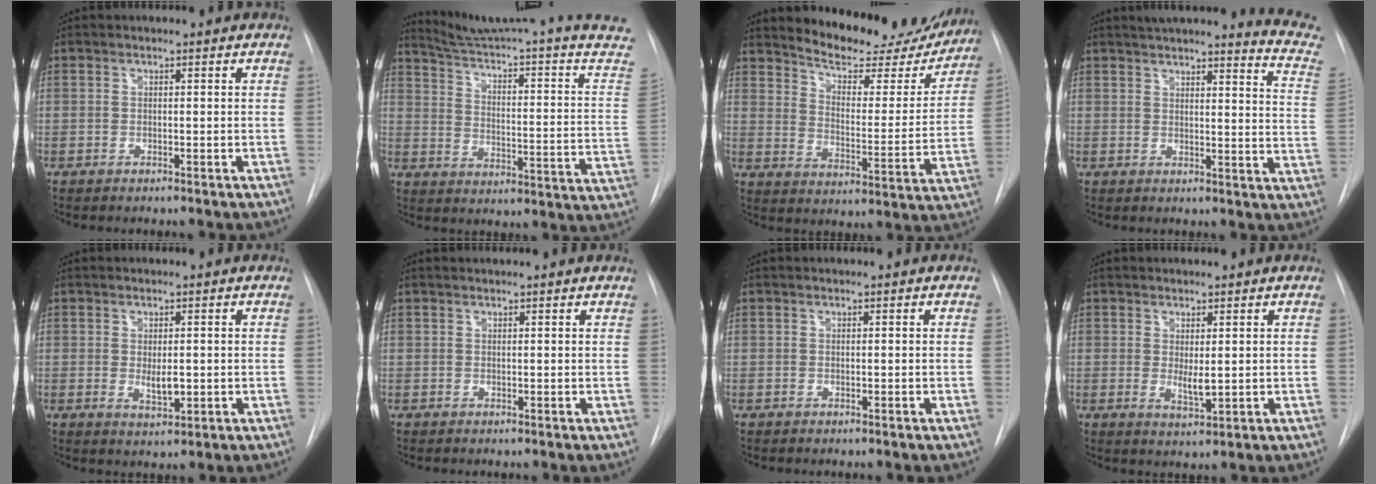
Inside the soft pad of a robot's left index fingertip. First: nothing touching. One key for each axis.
{"total": 23.5, "fx": 21.1, "fy": -1.9, "fz": 10.1, "tx": -0.155, "ty": -0.095, "tz": 0.268}
{"total": 19.0, "fx": 17.7, "fy": 4.9, "fz": 5.2, "tx": -0.058, "ty": -0.042, "tz": 0.229}
{"total": 15.9, "fx": 14.9, "fy": 0.4, "fz": 5.5, "tx": -0.061, "ty": -0.082, "tz": 0.154}
{"total": 2.8, "fx": 0.0, "fy": 1.2, "fz": 2.5, "tx": -0.044, "ty": -0.007, "tz": 0.005}
{"total": 3.8, "fx": 3.7, "fy": 0.2, "fz": 0.9, "tx": -0.013, "ty": 0.023, "tz": 0.039}
{"total": 0.0}
{"total": 2.7, "fx": 0.6, "fy": 0.8, "fz": 2.5, "tx": -0.046, "ty": -0.010, "tz": 0.018}